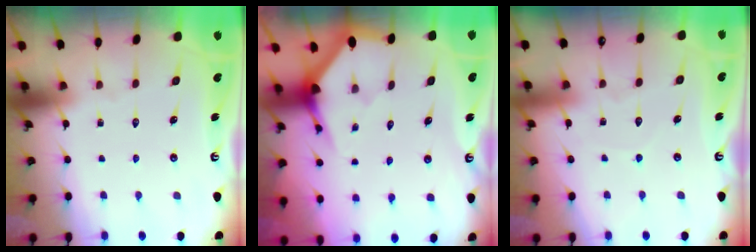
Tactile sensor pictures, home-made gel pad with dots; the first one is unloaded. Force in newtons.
{"total": 3.3, "press": 3.3, "slide": 0.1}
{"total": 2.4, "press": 2.4, "slide": 0.3}